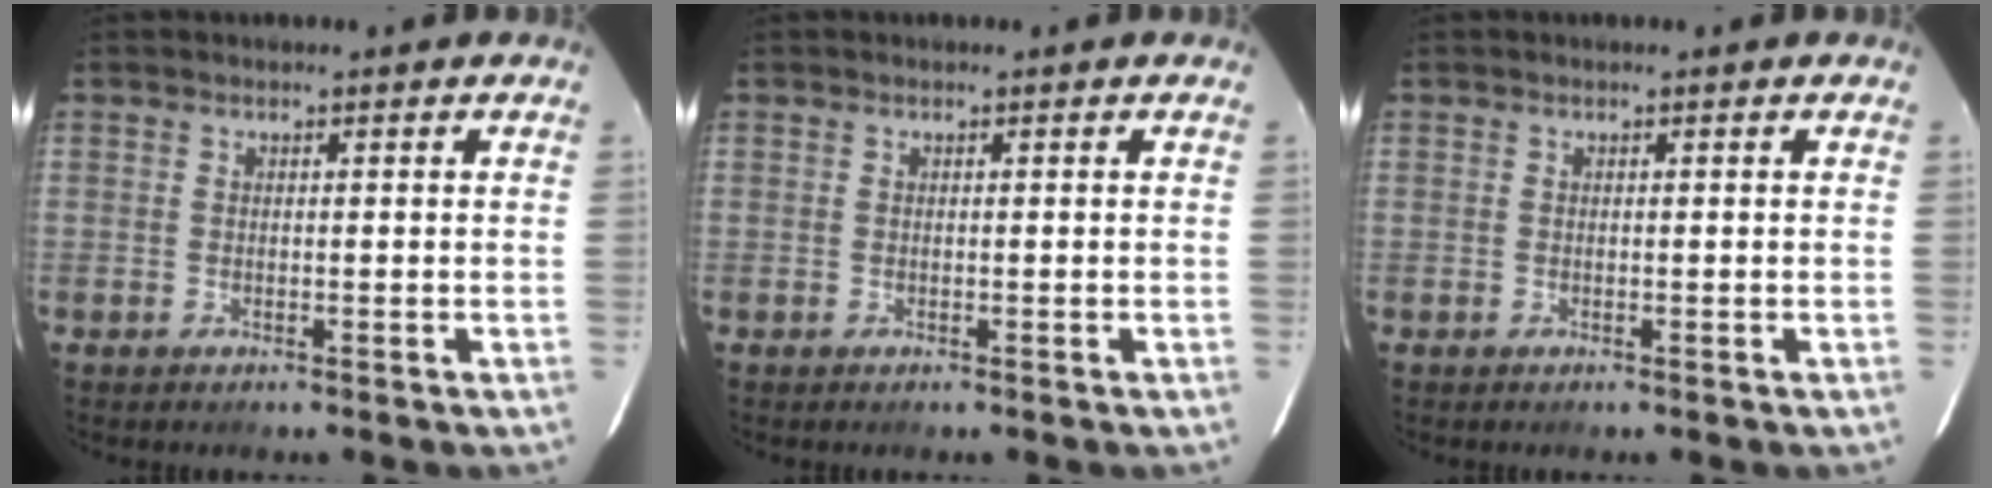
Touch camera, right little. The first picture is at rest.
{"total": 0.0}
{"total": 0.0}